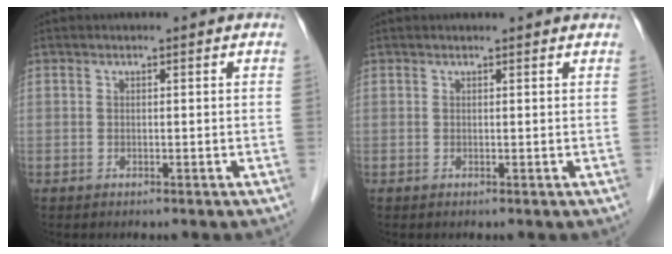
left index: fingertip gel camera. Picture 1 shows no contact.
{"total": 2.5, "force": [2.5, 0.2, 0.5], "torque": [-0.011, 0.015, 0.023]}